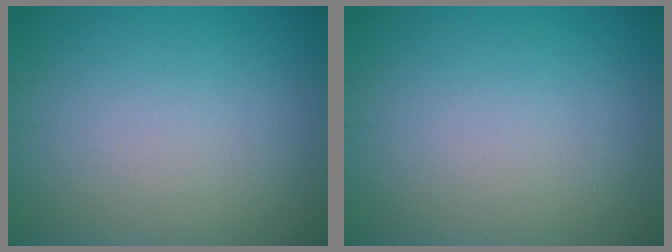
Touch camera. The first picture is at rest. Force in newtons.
{"total": 0.0}